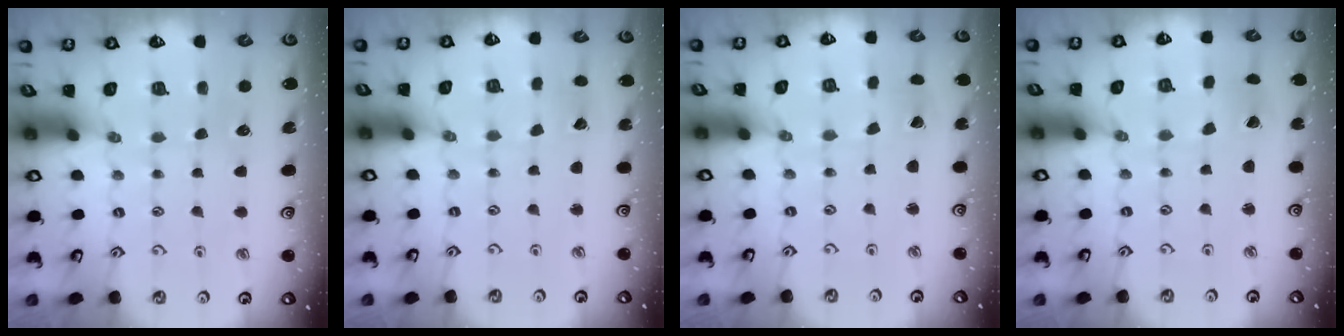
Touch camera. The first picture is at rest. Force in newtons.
{"total": 2.6, "press": 2.6, "slide": 0.3}
{"total": 1.0, "press": 1.0, "slide": 0.1}
{"total": 1.2, "press": 1.2, "slide": 0.1}